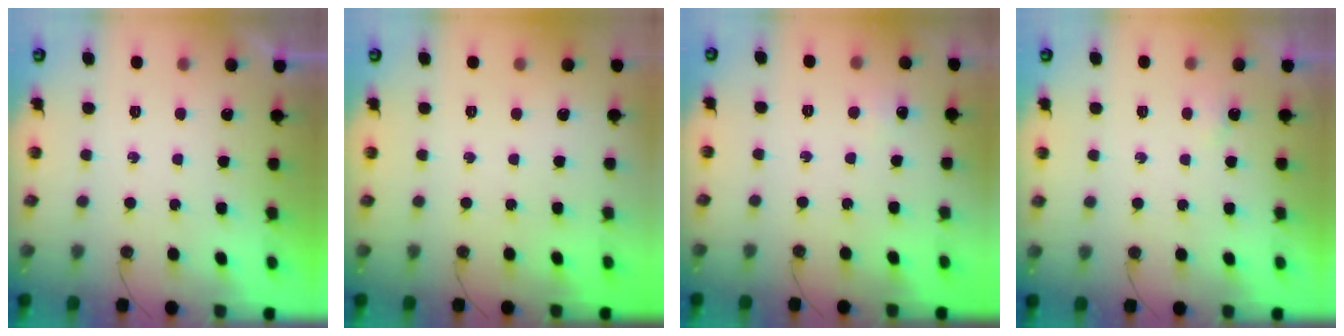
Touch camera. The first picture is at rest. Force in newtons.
{"total": 0.0}
{"total": 4.4, "press": 4.3, "slide": 0.6}
{"total": 3.2, "press": 1.5, "slide": 2.9}